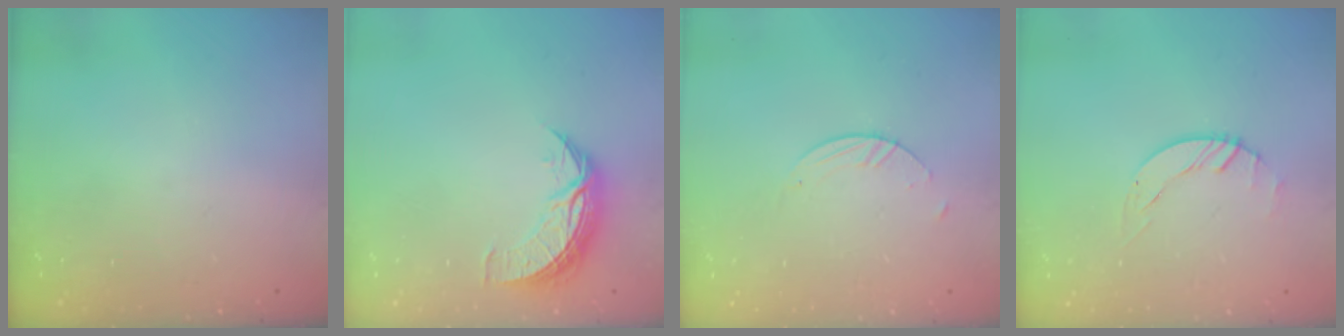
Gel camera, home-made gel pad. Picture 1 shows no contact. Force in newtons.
{"total": 8.8, "press": 8.8, "slide": 0.5}
{"total": 1.5, "press": 1.5, "slide": 0.1}
{"total": 1.6, "press": 1.6, "slide": 0.3}